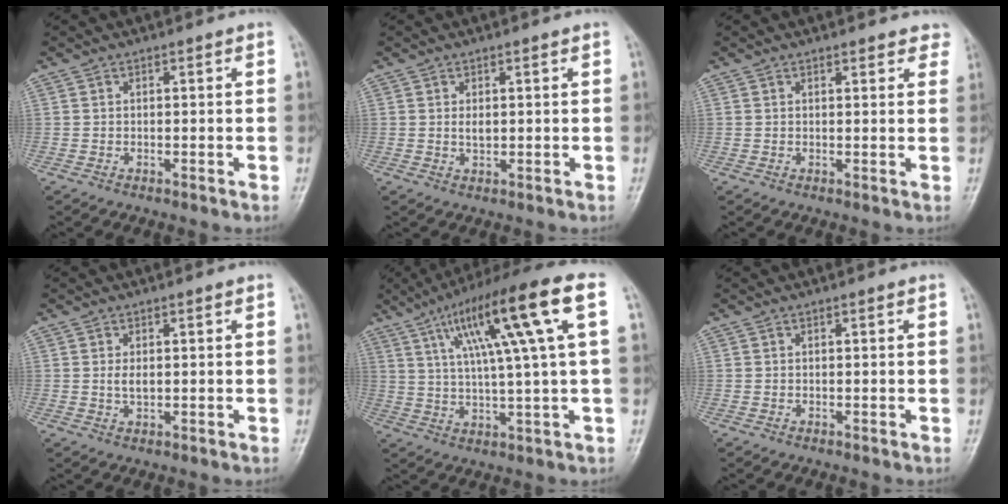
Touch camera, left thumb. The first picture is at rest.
{"total": 1.8, "force": [0.5, 0.9, 1.5], "torque": [-0.021, -0.004, 0.010]}
{"total": 4.0, "force": [3.4, 1.5, 1.5], "torque": [0.013, -0.008, 0.027]}
{"total": 2.1, "force": [0.4, 1.0, 1.8], "torque": [-0.030, -0.003, 0.010]}
{"total": 18.3, "force": [6.3, 1.9, 17.1], "torque": [-0.283, 0.013, 0.099]}
{"total": 0.0}